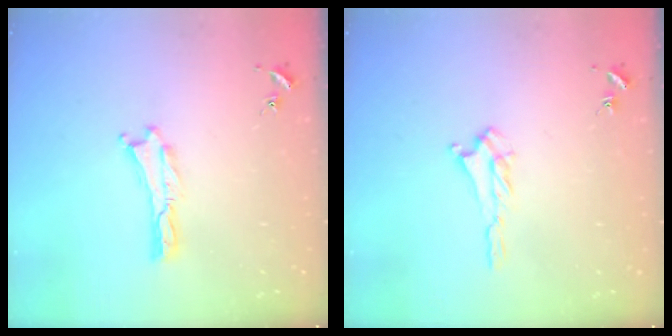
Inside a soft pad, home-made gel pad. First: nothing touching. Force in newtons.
{"total": 2.0, "press": 2.0, "slide": 0.5}